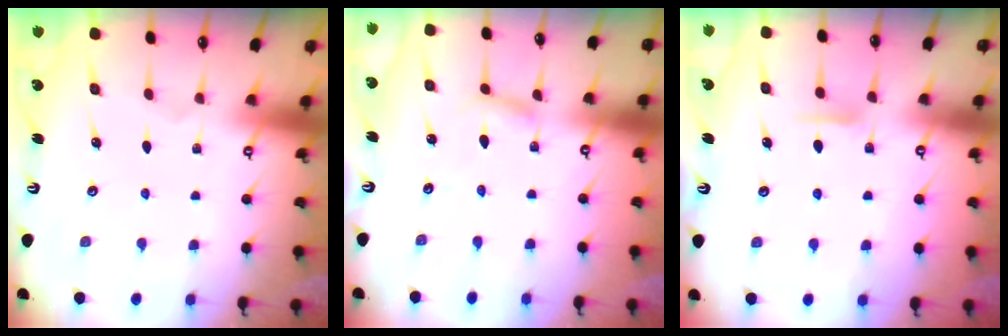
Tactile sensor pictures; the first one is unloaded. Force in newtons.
{"total": 2.3, "press": 2.3, "slide": 0.2}
{"total": 4.9, "press": 4.8, "slide": 0.6}